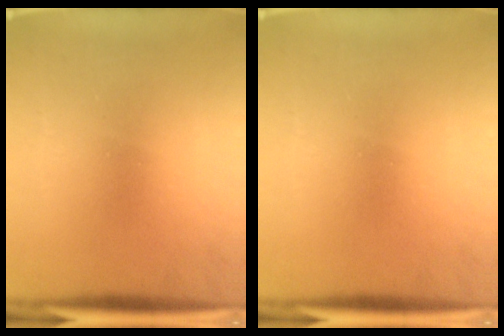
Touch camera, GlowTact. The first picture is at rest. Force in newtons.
{"total": 0.0}